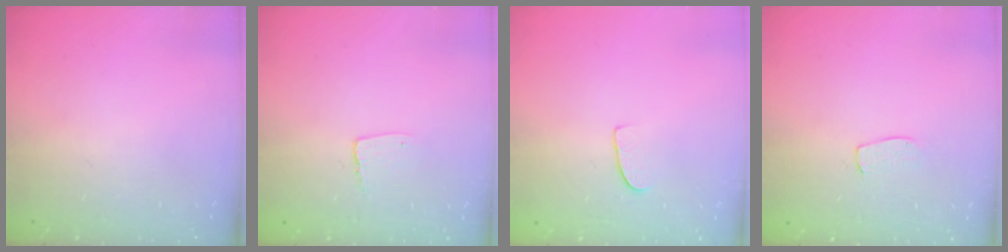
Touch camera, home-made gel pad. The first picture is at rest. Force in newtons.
{"total": 3.8, "press": 3.8, "slide": 0.4}
{"total": 5.4, "press": 5.4, "slide": 0.3}
{"total": 4.5, "press": 4.5, "slide": 0.3}